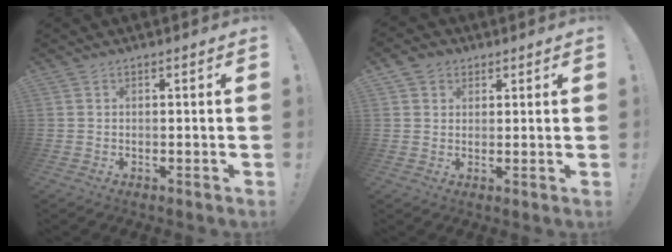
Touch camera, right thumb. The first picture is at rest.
{"total": 3.8, "force": [1.9, 3.2, 1.0], "torque": [-0.018, -0.001, 0.036]}